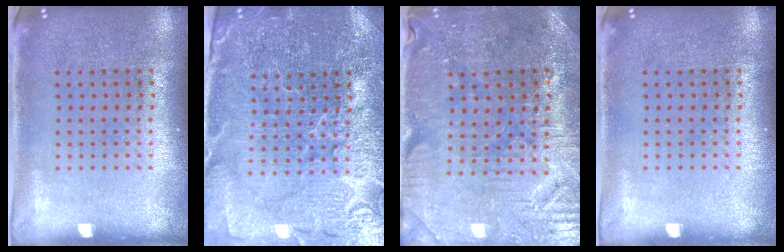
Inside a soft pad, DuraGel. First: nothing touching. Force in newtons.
{"total": 4.2, "press": 3.9, "slide": 1.3}
{"total": 1.4, "press": 1.4, "slide": 0.4}
{"total": 0.0}